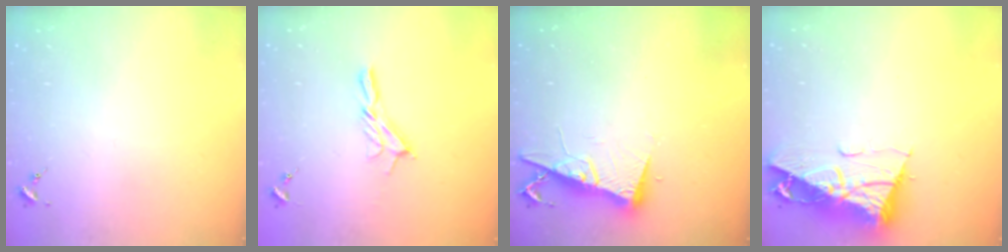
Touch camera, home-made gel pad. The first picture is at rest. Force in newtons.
{"total": 8.3, "press": 8.2, "slide": 0.5}
{"total": 9.1, "press": 9.1, "slide": 0.9}
{"total": 12.1, "press": 12.0, "slide": 1.2}